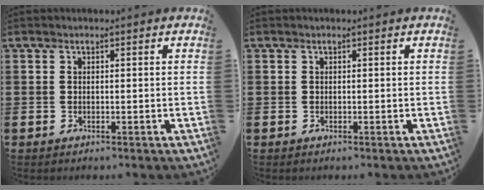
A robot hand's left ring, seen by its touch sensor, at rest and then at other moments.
{"total": 0.0}